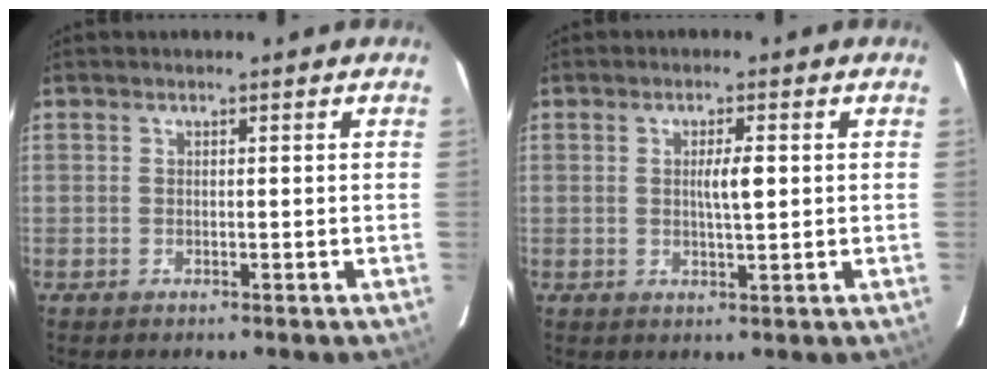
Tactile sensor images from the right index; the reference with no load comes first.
{"total": 3.2, "force": [0.4, 0.3, 3.2], "torque": [-0.056, -0.001, 0.006]}